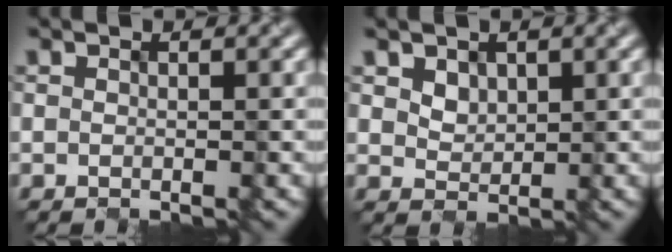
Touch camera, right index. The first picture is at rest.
{"total": 1.3, "force": [0.9, 0.9, 0.1], "torque": [-0.005, -0.006, 0.023]}